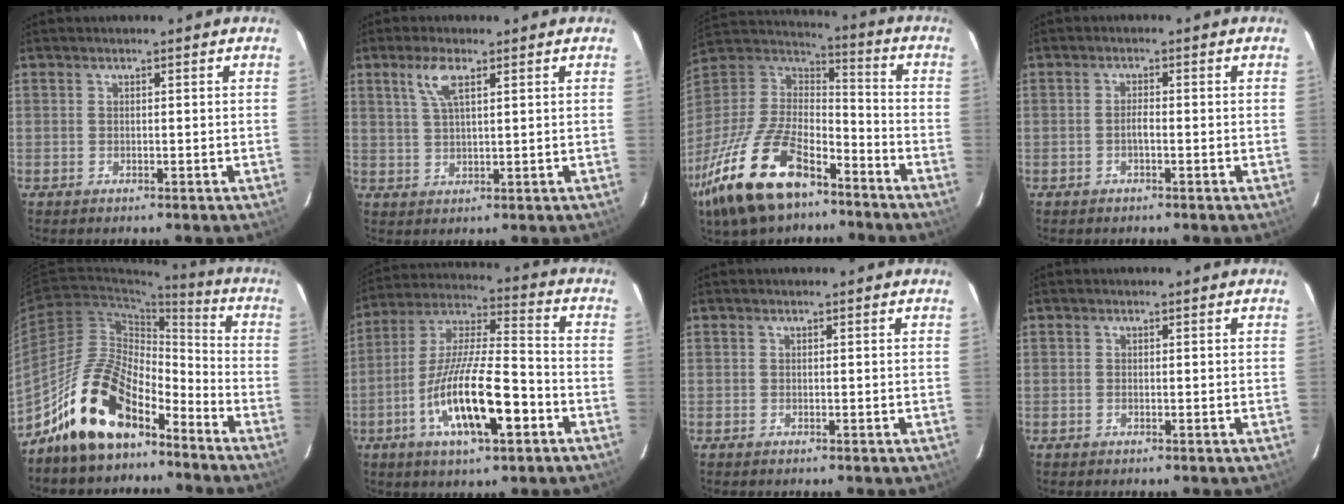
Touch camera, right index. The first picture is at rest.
{"total": 4.8, "force": [2.5, 1.3, 3.9], "torque": [-0.080, 0.005, 0.051]}
{"total": 26.9, "force": [-16.5, 12.6, 17.1], "torque": [-0.370, -0.031, -0.286]}
{"total": 1.5, "force": [-0.6, 0.3, 1.3], "torque": [-0.025, 0.002, -0.012]}
{"total": 16.7, "force": [-12.0, 7.5, 8.9], "torque": [-0.170, 0.025, -0.210]}
{"total": 17.1, "force": [-6.7, 4.5, 15.0], "torque": [-0.287, -0.008, -0.120]}
{"total": 0.0}
{"total": 0.0}